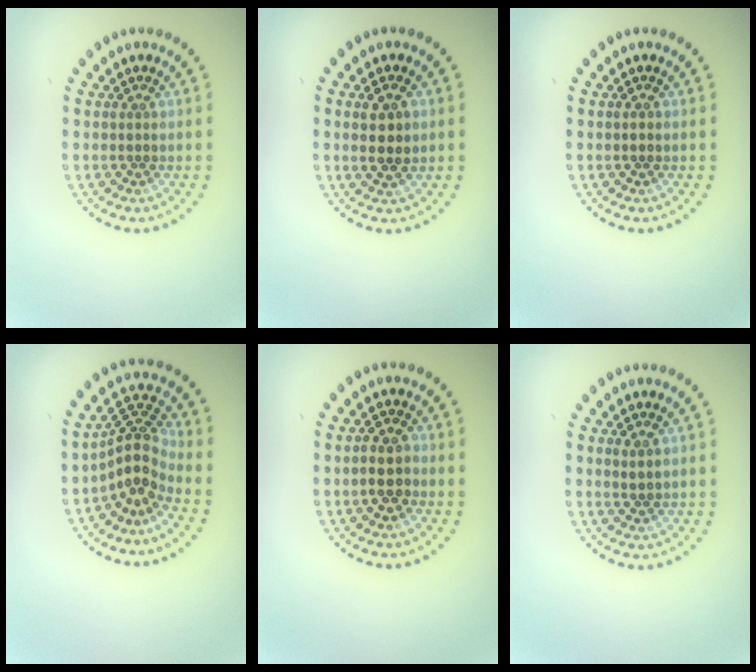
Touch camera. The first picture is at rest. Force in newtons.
{"total": 2.7, "press": 2.6, "slide": 0.6}
{"total": 0.7, "press": 0.7, "slide": 0.1}
{"total": 3.9, "press": 2.8, "slide": 2.8}
{"total": 2.3, "press": 2.2, "slide": 0.7}
{"total": 0.6, "press": 0.6, "slide": 0.2}